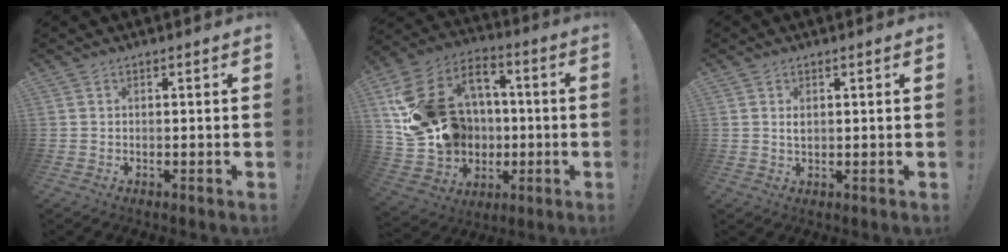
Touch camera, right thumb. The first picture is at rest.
{"total": 21.8, "force": [2.0, 18.2, 11.9], "torque": [-0.220, 0.002, 0.074]}
{"total": 1.3, "force": [0.4, 0.9, 0.9], "torque": [-0.008, -0.003, 0.005]}